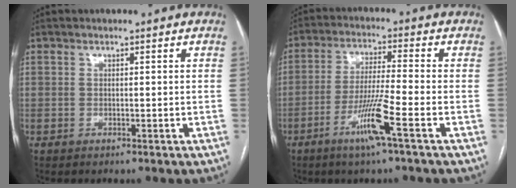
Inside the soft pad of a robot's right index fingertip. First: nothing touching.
{"total": 8.4, "force": [-4.1, -1.0, 7.3], "torque": [-0.142, -0.013, -0.081]}